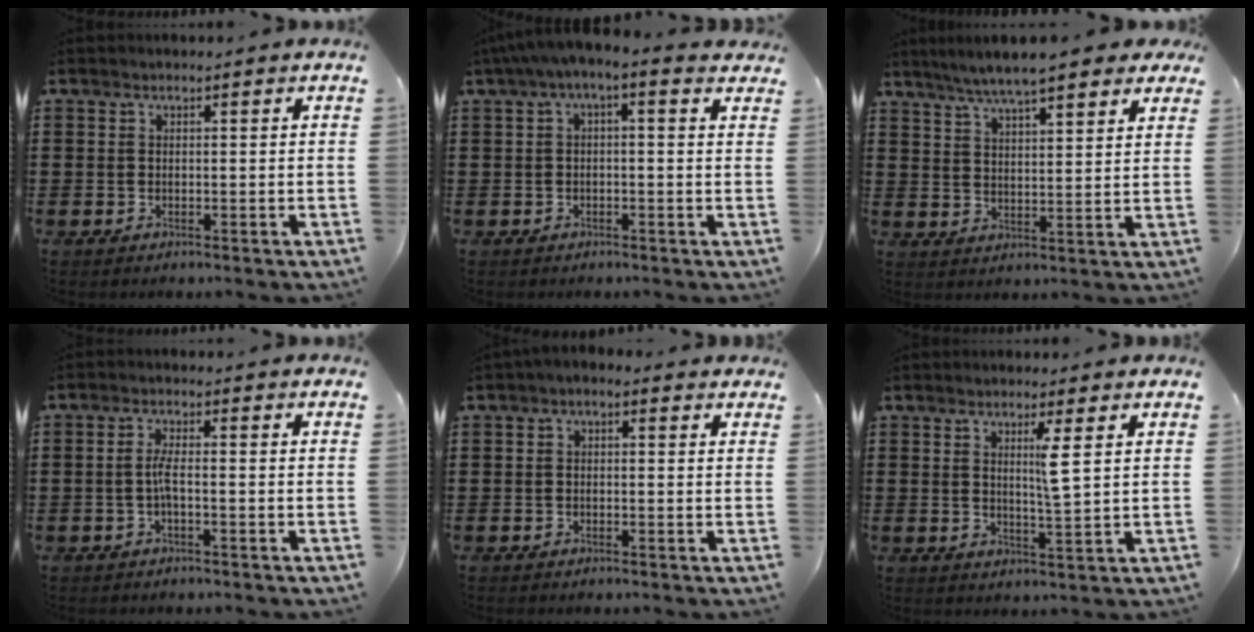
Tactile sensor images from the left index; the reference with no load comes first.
{"total": 2.4, "force": [-1.1, 0.5, 2.1], "torque": [-0.037, 0.001, -0.026]}
{"total": 6.4, "force": [5.4, 0.7, 3.3], "torque": [-0.082, -0.010, 0.094]}
{"total": 2.7, "force": [-0.7, 0.4, 2.5], "torque": [-0.057, -0.001, -0.015]}
{"total": 1.0, "force": [-0.5, 0.6, 0.6], "torque": [-0.013, 0.003, -0.012]}
{"total": 4.1, "force": [1.8, -0.2, 3.7], "torque": [-0.062, -0.011, 0.025]}